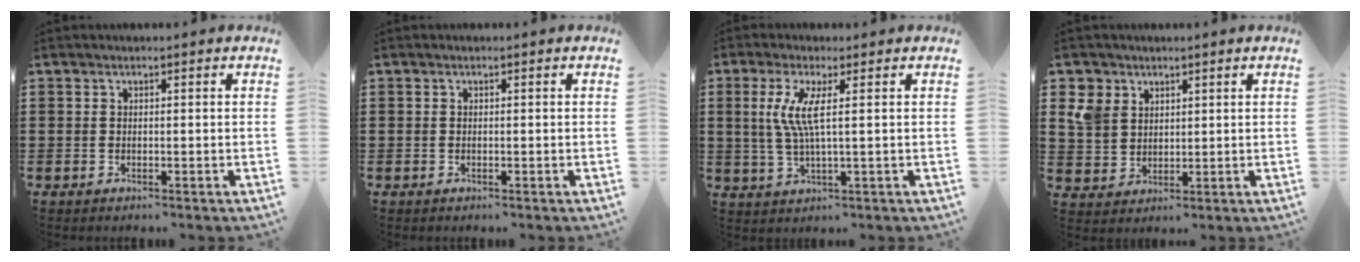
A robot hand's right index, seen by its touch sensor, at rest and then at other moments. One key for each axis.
{"total": 0.0}
{"total": 6.2, "fx": 1.2, "fy": 0.4, "fz": 6.1, "tx": -0.139, "ty": -0.014, "tz": 0.011}
{"total": 5.4, "fx": 2.6, "fy": 4.5, "fz": 1.4, "tx": -0.051, "ty": 0.018, "tz": 0.050}